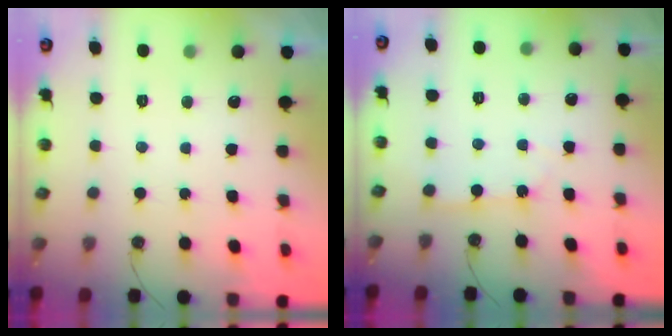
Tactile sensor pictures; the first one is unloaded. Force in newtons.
{"total": 3.4, "press": 3.3, "slide": 0.4}